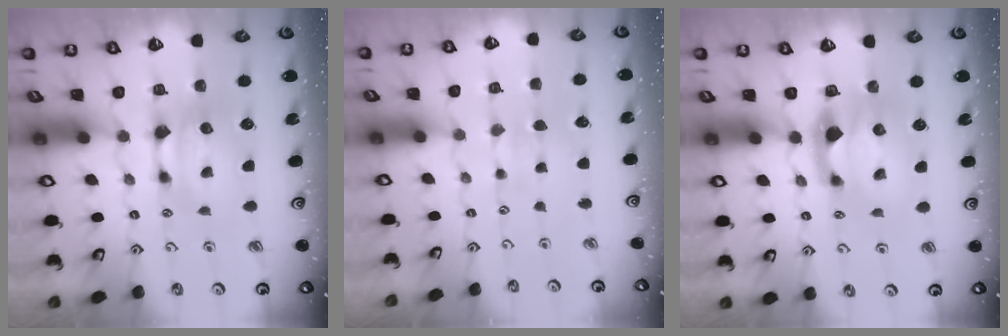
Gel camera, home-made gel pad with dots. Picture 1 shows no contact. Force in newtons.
{"total": 3.9, "press": 3.9, "slide": 0.1}
{"total": 2.2, "press": 1.9, "slide": 1.2}